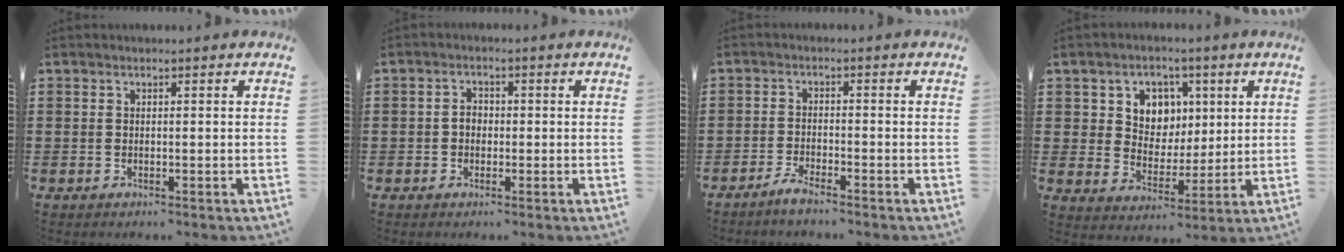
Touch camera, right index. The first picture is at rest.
{"total": 2.0, "force": [-0.3, 1.5, 1.3], "torque": [-0.026, 0.005, -0.008]}
{"total": 2.3, "force": [-2.2, 0.0, 0.8], "torque": [-0.023, 0.001, -0.044]}
{"total": 6.4, "force": [2.5, 5.6, 1.8], "torque": [-0.052, 0.003, 0.041]}